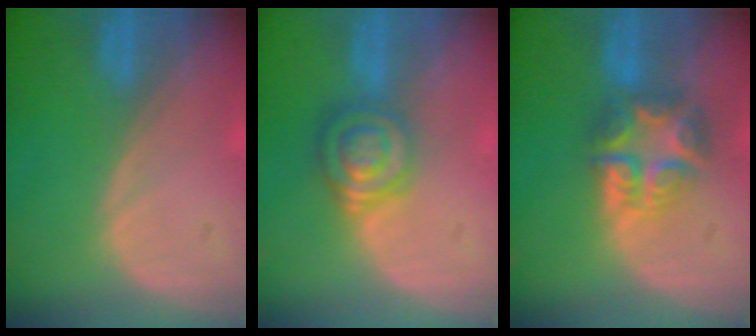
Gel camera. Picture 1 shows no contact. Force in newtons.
{"total": 6.5, "press": 5.8, "slide": 3.0}
{"total": 7.7, "press": 6.7, "slide": 3.8}